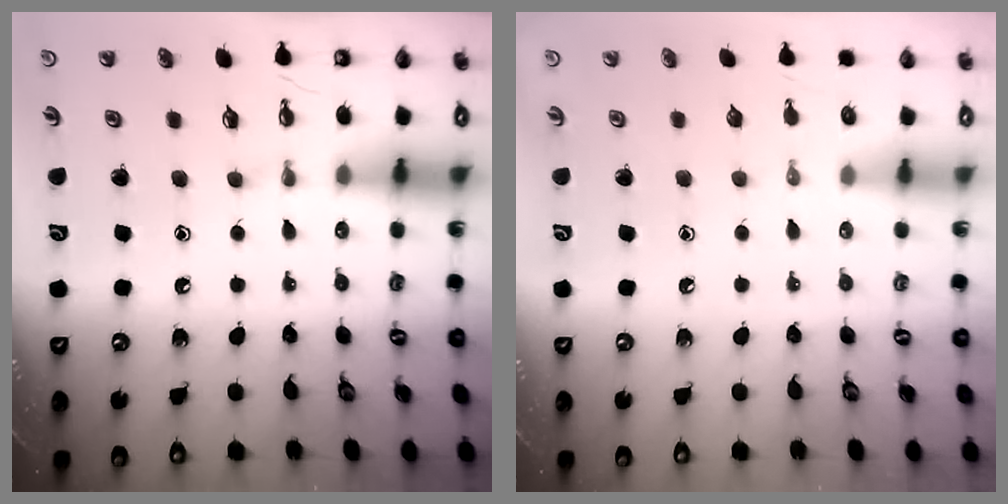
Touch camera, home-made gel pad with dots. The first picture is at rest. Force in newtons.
{"total": 0.0}